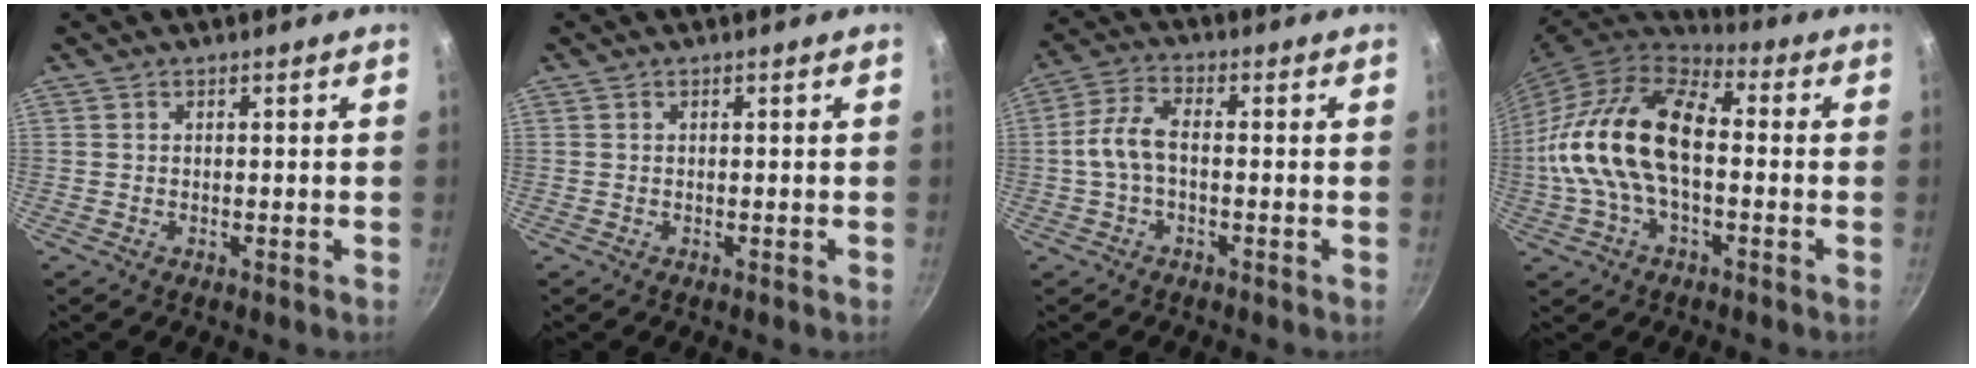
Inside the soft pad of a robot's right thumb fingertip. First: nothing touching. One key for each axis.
{"total": 0.0}
{"total": 6.6, "fx": -0.8, "fy": 3.6, "fz": 5.5, "tx": -0.115, "ty": 0.030, "tz": -0.025}
{"total": 20.6, "fx": -0.9, "fy": 11.7, "fz": 16.9, "tx": -0.315, "ty": 0.035, "tz": -0.032}